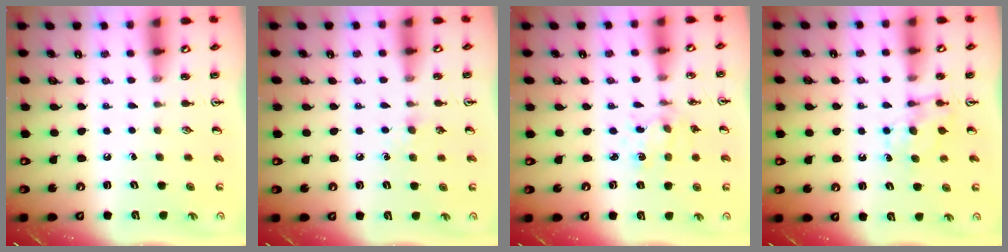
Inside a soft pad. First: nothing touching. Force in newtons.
{"total": 5.3, "press": 5.3, "slide": 0.8}
{"total": 1.8, "press": 1.7, "slide": 0.3}
{"total": 6.5, "press": 6.5, "slide": 0.3}